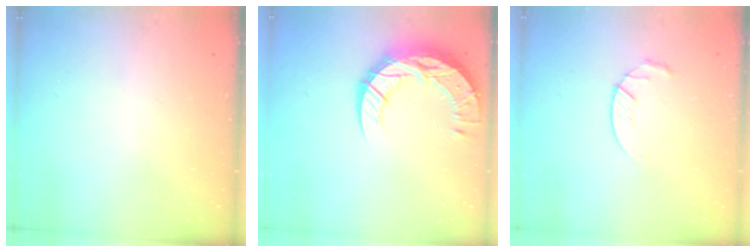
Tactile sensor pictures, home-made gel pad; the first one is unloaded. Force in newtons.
{"total": 15.7, "press": 15.6, "slide": 1.2}
{"total": 4.0, "press": 4.0, "slide": 0.6}